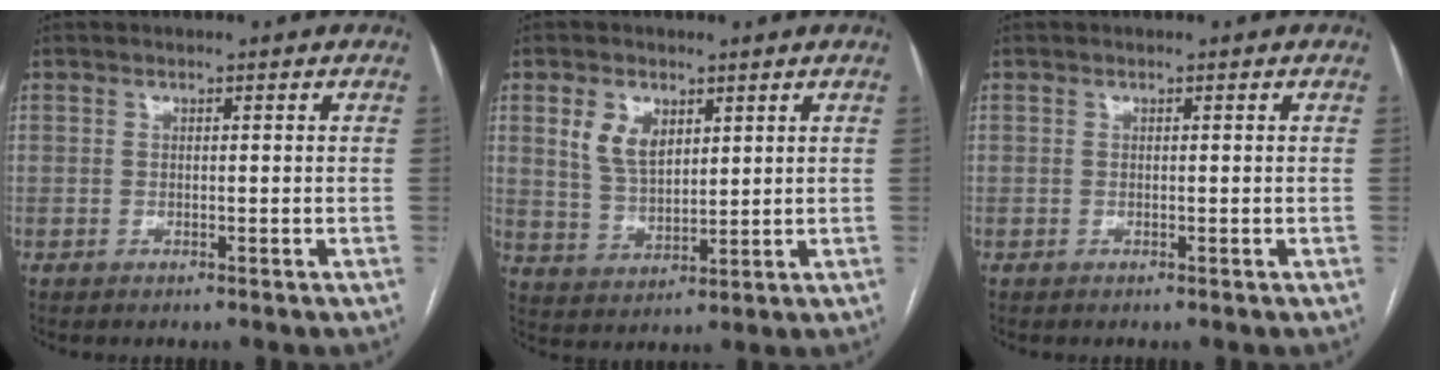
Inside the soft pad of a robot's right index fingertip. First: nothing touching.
{"total": 6.5, "force": [3.0, 3.9, 4.3], "torque": [-0.089, 0.007, 0.067]}
{"total": 0.0}